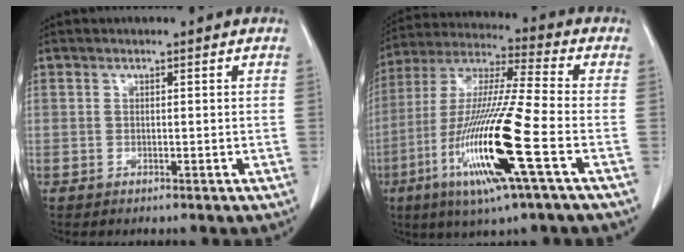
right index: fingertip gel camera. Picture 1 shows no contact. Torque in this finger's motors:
{"motor_torque": [2.14, 0.00, 1.05, 0.21]}